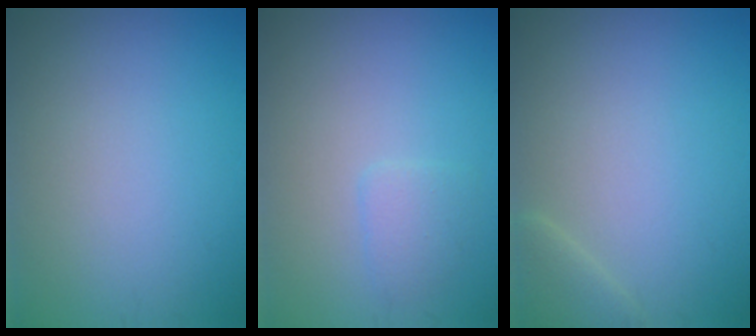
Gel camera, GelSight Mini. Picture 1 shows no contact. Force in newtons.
{"total": 1.4, "press": 1.4, "slide": 0.1}
{"total": 1.7, "press": 1.7, "slide": 0.1}